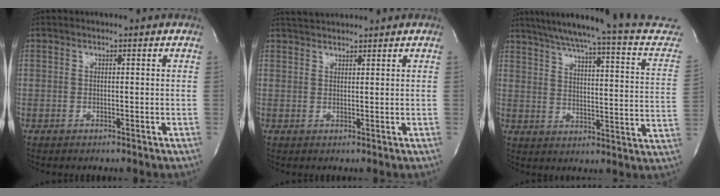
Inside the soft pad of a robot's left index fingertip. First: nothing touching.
{"total": 3.4, "force": [3.3, 0.4, 0.8], "torque": [-0.017, 0.026, 0.060]}
{"total": 24.3, "force": [22.2, 0.3, 9.8], "torque": [-0.145, -0.078, 0.267]}